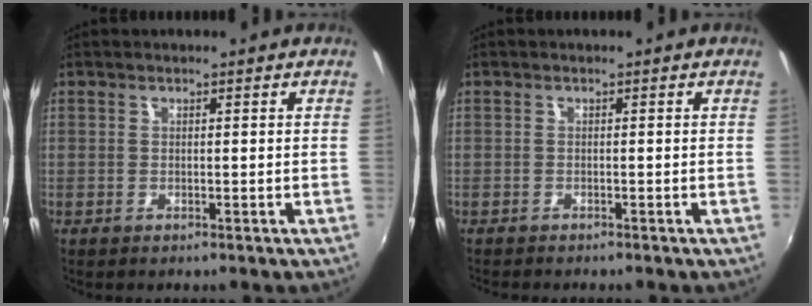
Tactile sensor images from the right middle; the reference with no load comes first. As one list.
[{"total": 1.5, "force": [-1.4, 0.2, 0.4], "torque": [-0.012, -0.009, -0.021]}]